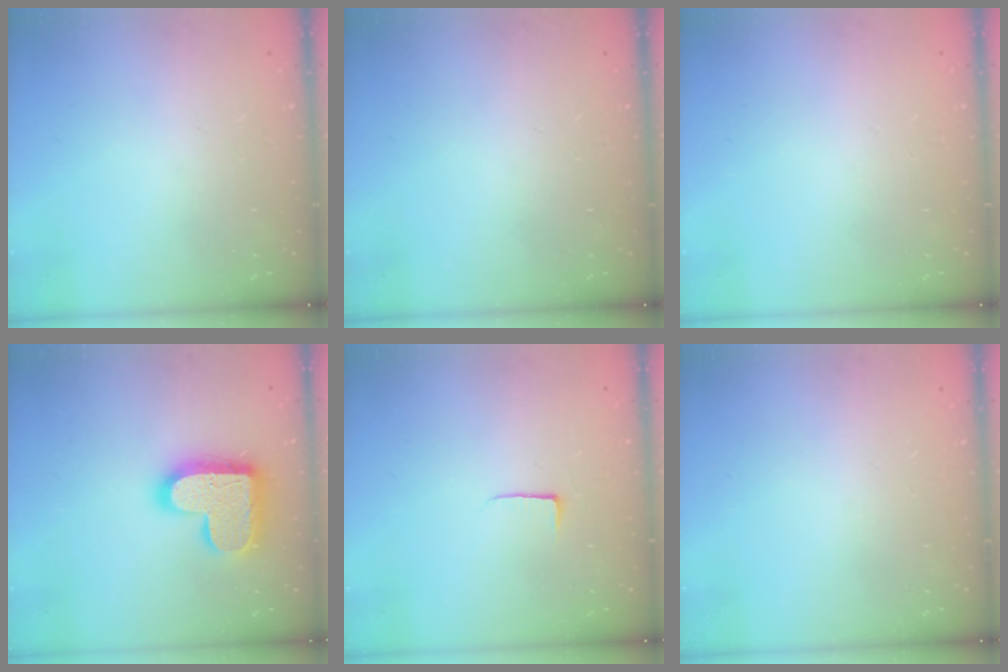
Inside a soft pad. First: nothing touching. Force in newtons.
{"total": 0.0}
{"total": 0.0}
{"total": 17.7, "press": 17.6, "slide": 1.3}
{"total": 3.9, "press": 3.9, "slide": 0.5}
{"total": 0.0}